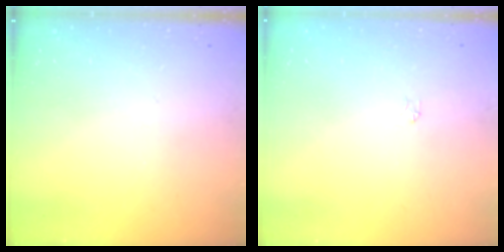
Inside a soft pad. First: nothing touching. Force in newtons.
{"total": 2.2, "press": 2.2, "slide": 0.3}